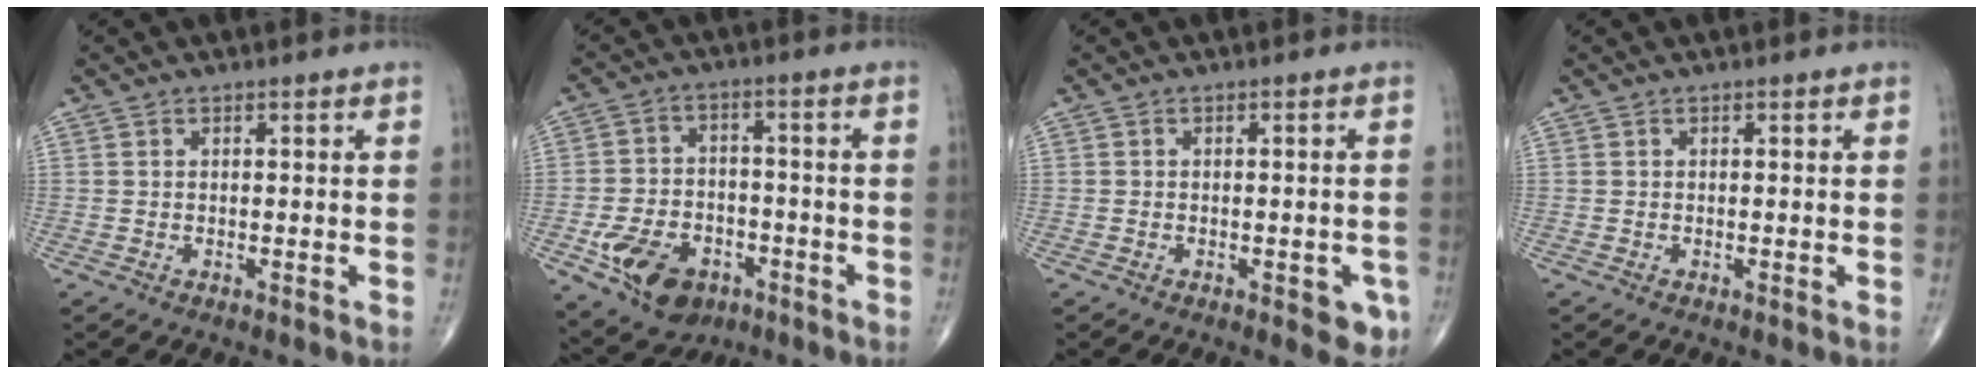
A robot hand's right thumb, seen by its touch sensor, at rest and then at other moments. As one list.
[{"total": 12.2, "force": [-5.3, 8.5, 7.0], "torque": [-0.105, 0.025, -0.082]}, {"total": 4.3, "force": [-1.8, 2.0, 3.3], "torque": [-0.018, 0.002, -0.020]}, {"total": 0.0}]